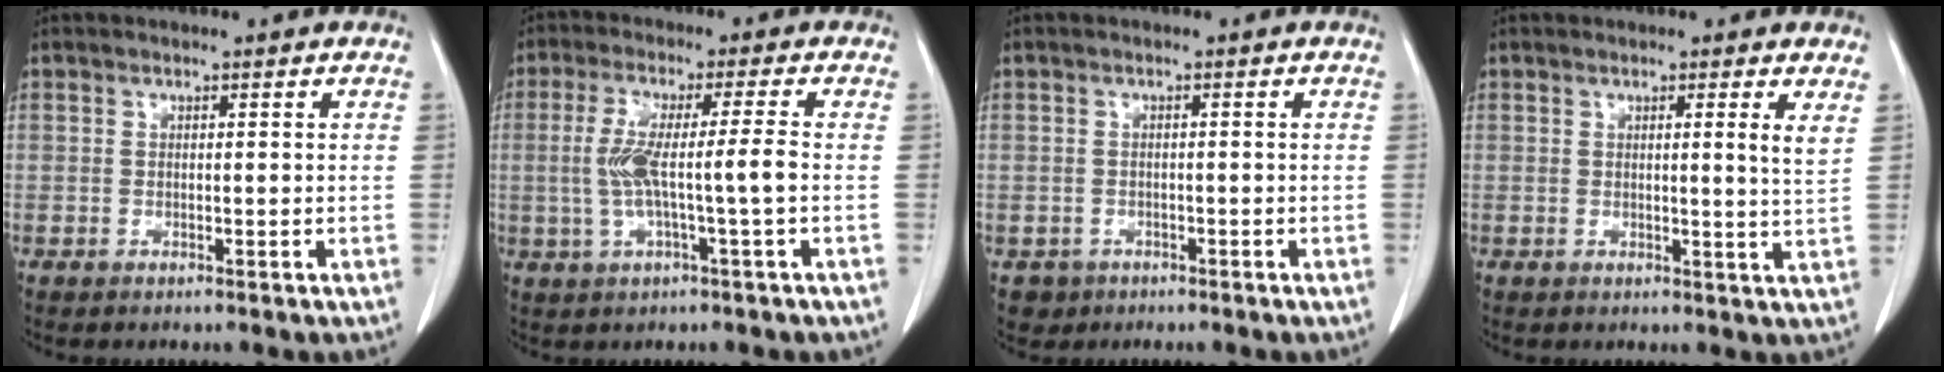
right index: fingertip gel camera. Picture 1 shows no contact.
{"total": 7.5, "force": [-0.8, -0.4, 7.5], "torque": [-0.151, 0.007, -0.013]}
{"total": 2.1, "force": [-1.0, 1.8, 0.0], "torque": [-0.005, 0.005, -0.012]}
{"total": 2.9, "force": [1.4, -0.6, 2.4], "torque": [-0.036, -0.011, 0.015]}